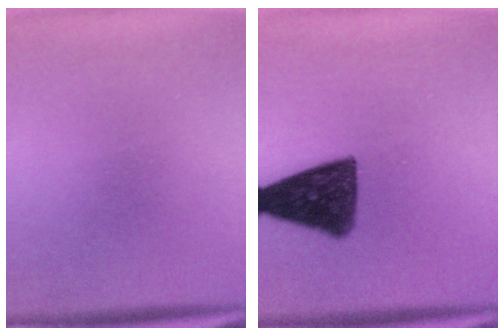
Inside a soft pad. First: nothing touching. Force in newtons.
{"total": 12.2}